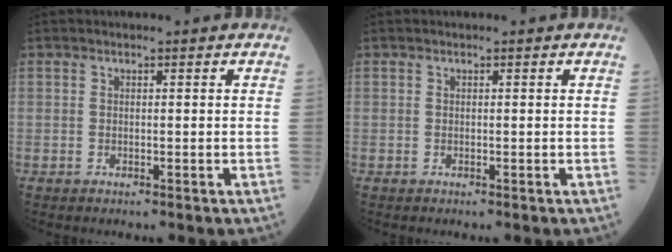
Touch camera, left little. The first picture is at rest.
{"total": 0.0}